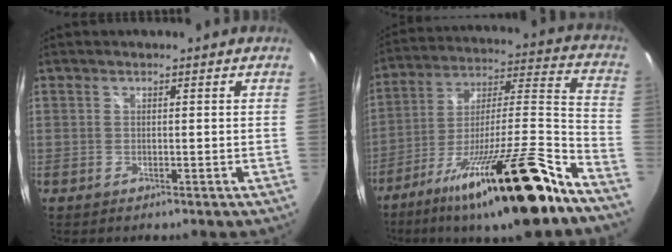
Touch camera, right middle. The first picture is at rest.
{"total": 25.8, "force": [-18.0, 1.8, 18.4], "torque": [-0.291, -0.024, -0.292]}